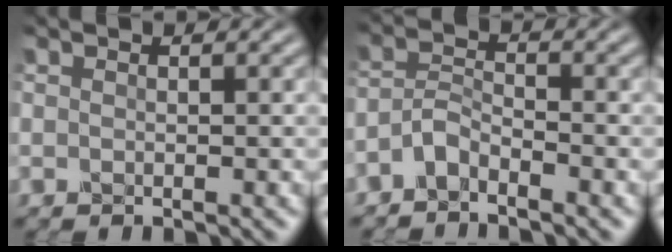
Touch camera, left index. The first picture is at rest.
{"total": 2.1, "force": [-1.8, 0.6, 0.9], "torque": [-0.024, 0.010, -0.046]}